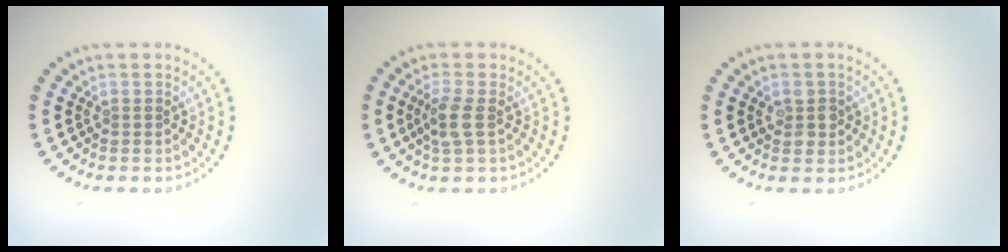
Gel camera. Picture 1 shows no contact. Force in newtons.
{"total": 2.3, "press": 2.1, "slide": 0.9}
{"total": 2.1, "press": 2.0, "slide": 0.4}